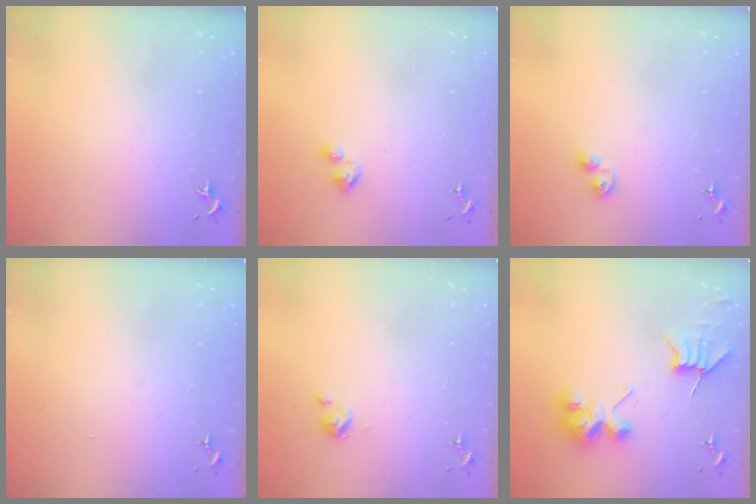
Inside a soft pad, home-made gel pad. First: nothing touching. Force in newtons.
{"total": 3.8, "press": 3.8, "slide": 0.4}
{"total": 4.3, "press": 4.2, "slide": 1.0}
{"total": 0.0}
{"total": 2.7, "press": 2.7, "slide": 0.3}
{"total": 8.3, "press": 8.3, "slide": 0.4}